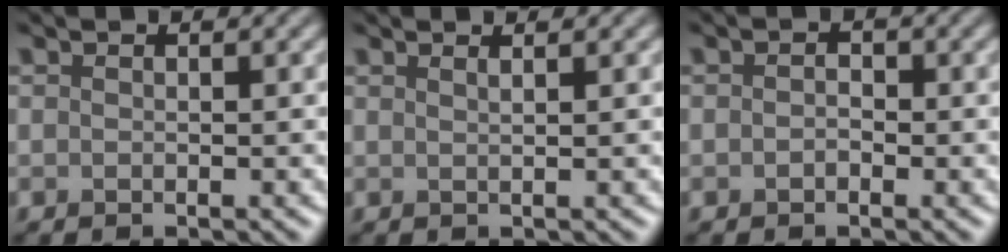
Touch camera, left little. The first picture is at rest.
{"total": 1.7, "force": [1.0, 0.7, 1.1], "torque": [0.000, 0.001, -0.003]}
{"total": 1.0, "force": [-0.2, 0.7, 0.7], "torque": [-0.012, -0.001, -0.007]}